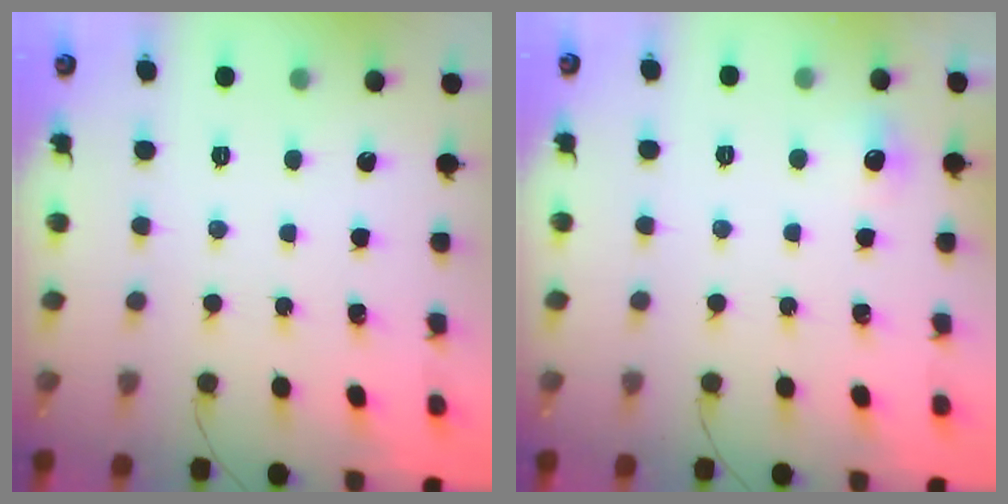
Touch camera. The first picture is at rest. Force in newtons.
{"total": 4.8, "press": 4.5, "slide": 1.5}